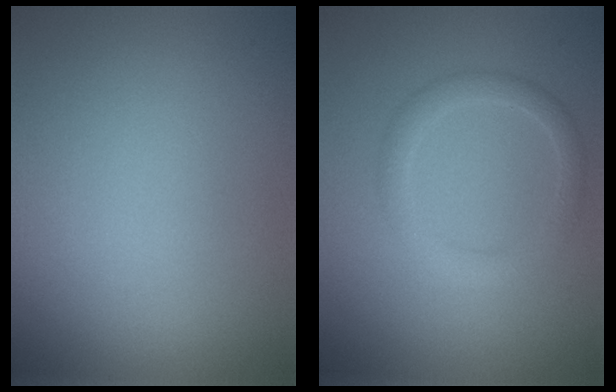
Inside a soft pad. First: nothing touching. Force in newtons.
{"total": 2.1, "press": 2.1, "slide": 0.1}